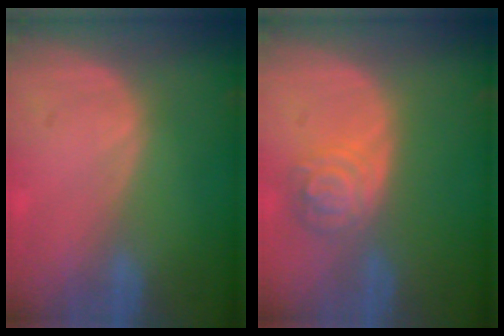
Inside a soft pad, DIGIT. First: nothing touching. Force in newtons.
{"total": 5.3, "press": 4.8, "slide": 2.4}